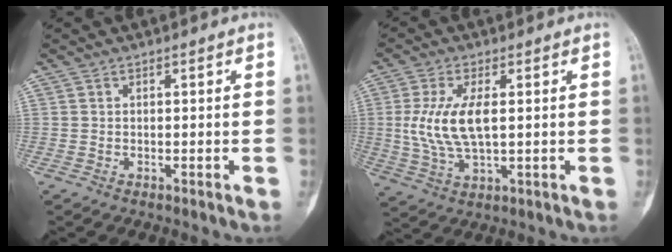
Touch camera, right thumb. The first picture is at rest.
{"total": 9.8, "force": [1.0, 4.2, 8.8], "torque": [-0.187, -0.006, 0.025]}